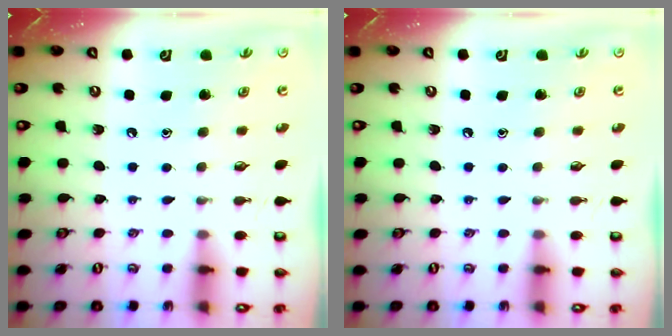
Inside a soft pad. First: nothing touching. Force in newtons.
{"total": 0.0}